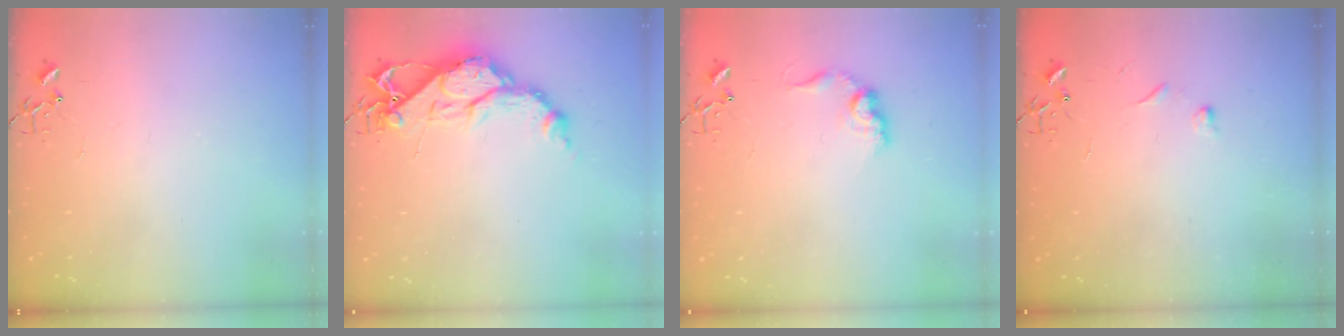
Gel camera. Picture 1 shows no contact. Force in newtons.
{"total": 13.7, "press": 13.6, "slide": 1.3}
{"total": 10.0, "press": 10.0, "slide": 0.2}
{"total": 4.7, "press": 4.6, "slide": 0.6}